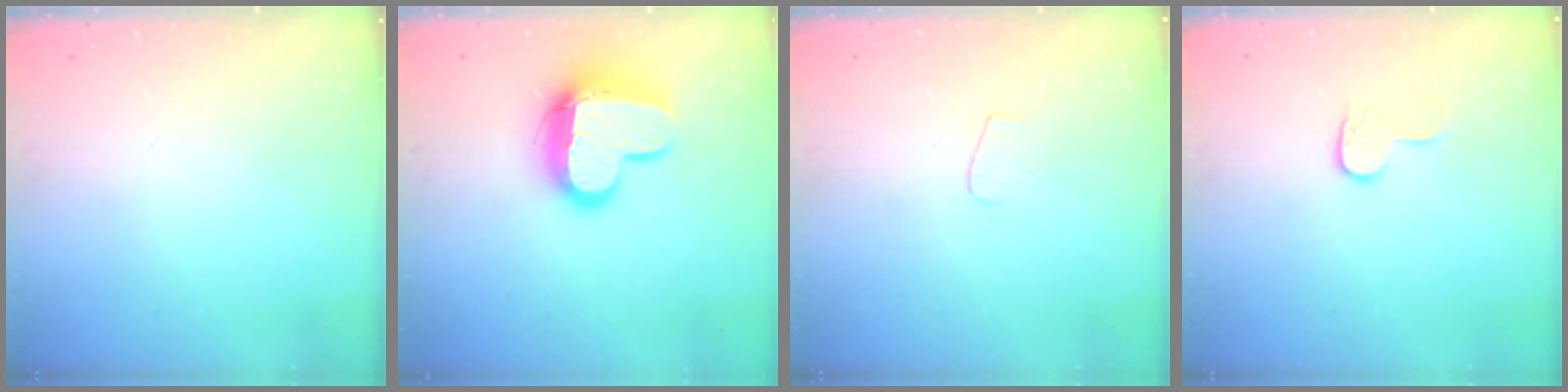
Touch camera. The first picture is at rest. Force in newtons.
{"total": 14.2, "press": 14.2, "slide": 1.1}
{"total": 3.5, "press": 3.5, "slide": 0.3}
{"total": 7.3, "press": 7.3, "slide": 0.2}